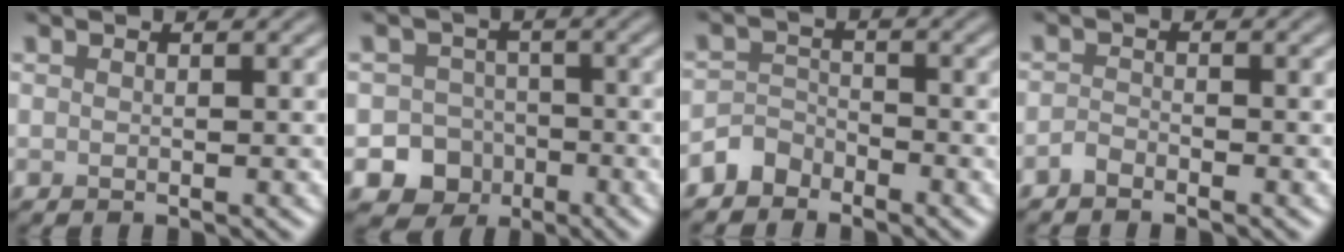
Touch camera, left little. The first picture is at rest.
{"total": 8.1, "force": [-3.9, 7.0, 1.4], "torque": [0.009, -0.028, -0.079]}
{"total": 2.3, "force": [-1.9, 1.2, 0.1], "torque": [0.003, 0.012, -0.044]}
{"total": 1.0, "force": [-0.9, 0.3, 0.3], "torque": [-0.006, 0.002, -0.021]}